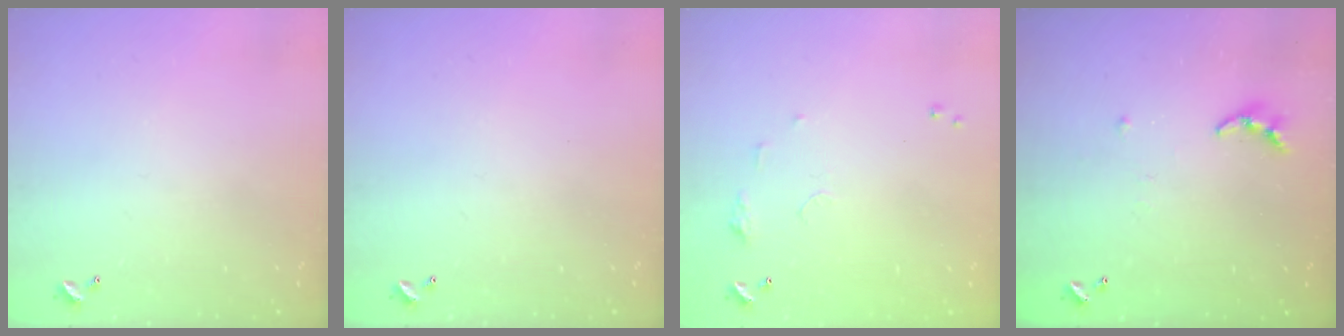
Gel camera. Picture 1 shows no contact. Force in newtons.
{"total": 0.0}
{"total": 6.3, "press": 6.3, "slide": 0.7}
{"total": 6.4, "press": 6.4, "slide": 0.5}